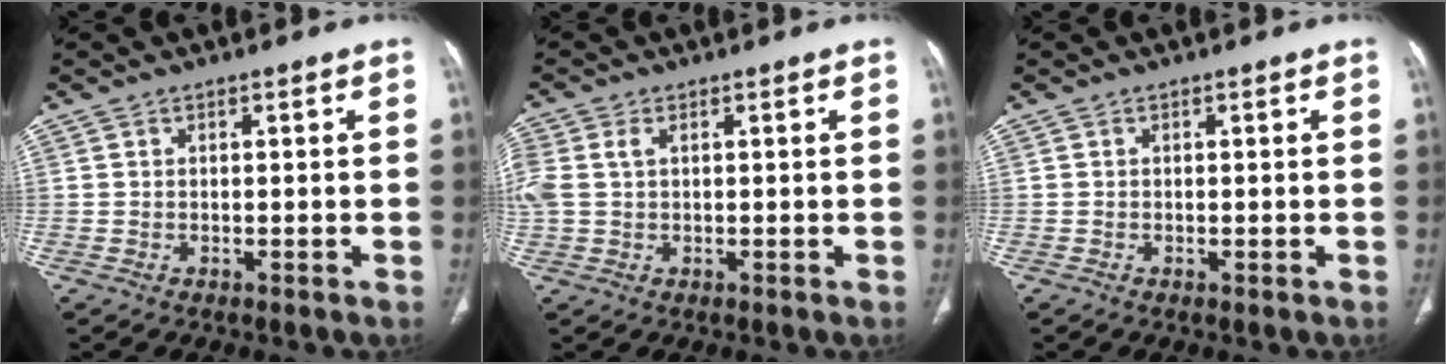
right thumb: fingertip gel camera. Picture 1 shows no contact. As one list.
[{"total": 5.4, "force": [1.2, 3.6, 3.9], "torque": [-0.120, 0.020, 0.030]}, {"total": 0.0}]